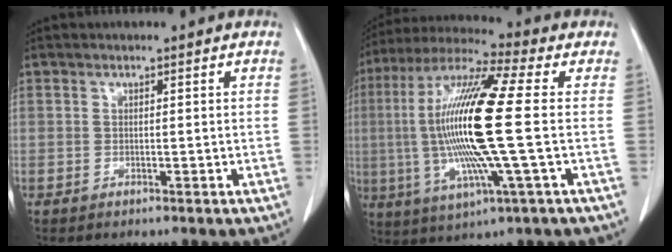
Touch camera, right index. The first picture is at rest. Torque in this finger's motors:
{"motor_torque": [2.14, 0.00, 1.05, 0.21]}